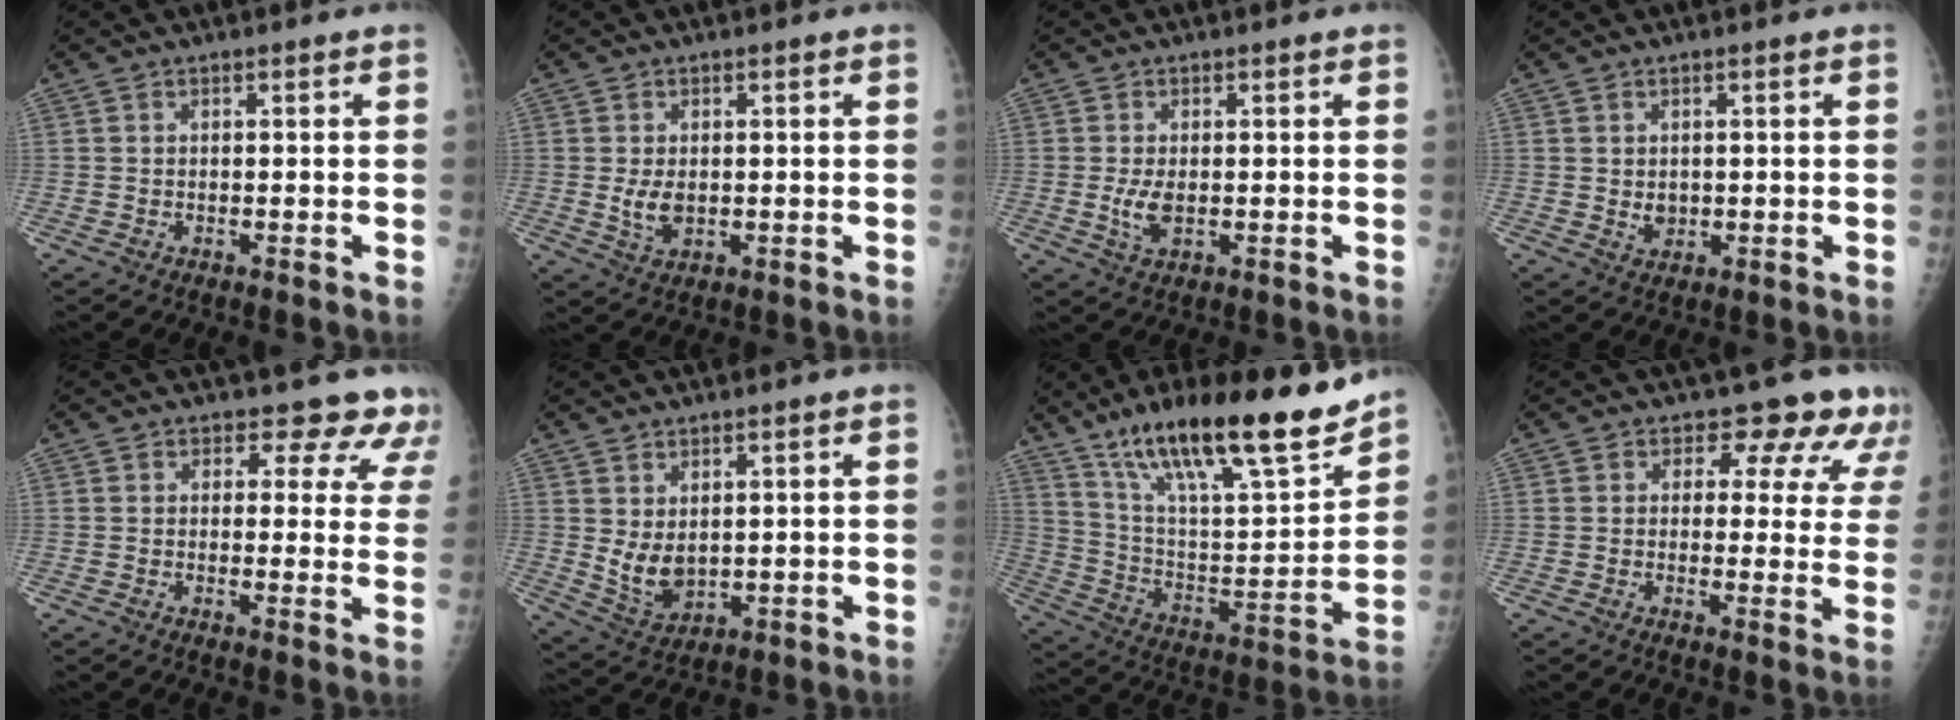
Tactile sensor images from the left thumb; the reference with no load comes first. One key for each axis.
{"total": 3.8, "fx": -0.1, "fy": 2.5, "fz": 2.9, "tx": -0.048, "ty": -0.007, "tz": 0.004}
{"total": 3.7, "fx": -0.4, "fy": 1.9, "fz": 3.1, "tx": -0.066, "ty": -0.007, "tz": -0.006}
{"total": 2.3, "fx": 0.1, "fy": 1.9, "fz": 1.3, "tx": -0.011, "ty": -0.003, "tz": 0.008}
{"total": 8.5, "fx": 7.2, "fy": 4.3, "fz": 1.3, "tx": 0.038, "ty": -0.032, "tz": 0.052}
{"total": 6.0, "fx": 1.2, "fy": 3.8, "fz": 4.5, "tx": -0.066, "ty": -0.022, "tz": 0.040}
{"total": 26.1, "fx": 18.6, "fy": 5.8, "fz": 17.3, "tx": -0.257, "ty": -0.069, "tz": 0.315}
{"total": 9.9, "fx": 7.7, "fy": 5.4, "fz": 3.2, "tx": 0.016, "ty": -0.031, "tz": 0.062}